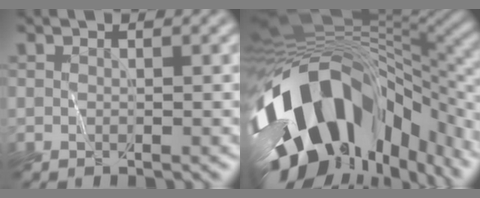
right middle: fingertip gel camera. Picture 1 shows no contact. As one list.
[{"total": 16.6, "force": [-5.8, 10.1, 11.9], "torque": [-0.219, -0.032, -0.079]}]